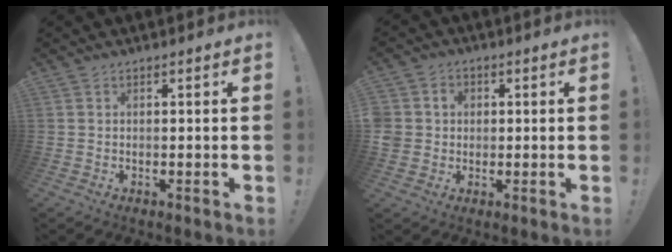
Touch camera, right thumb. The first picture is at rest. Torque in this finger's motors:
{"motor_torque": [0.91, 1.08, 0.13, 0.01, 0.01]}